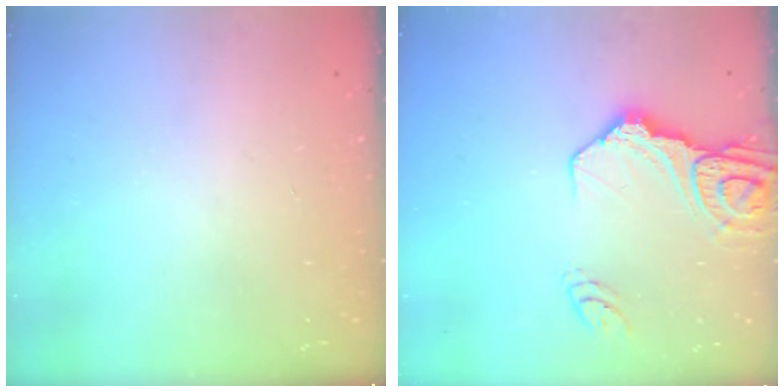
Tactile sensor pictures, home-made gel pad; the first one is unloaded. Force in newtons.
{"total": 14.8, "press": 14.7, "slide": 1.7}